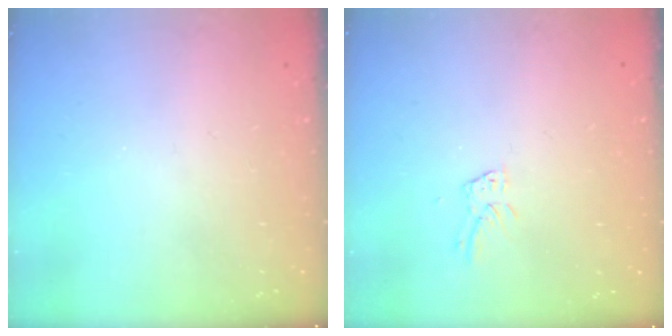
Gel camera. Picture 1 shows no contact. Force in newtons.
{"total": 5.0, "press": 4.9, "slide": 0.5}